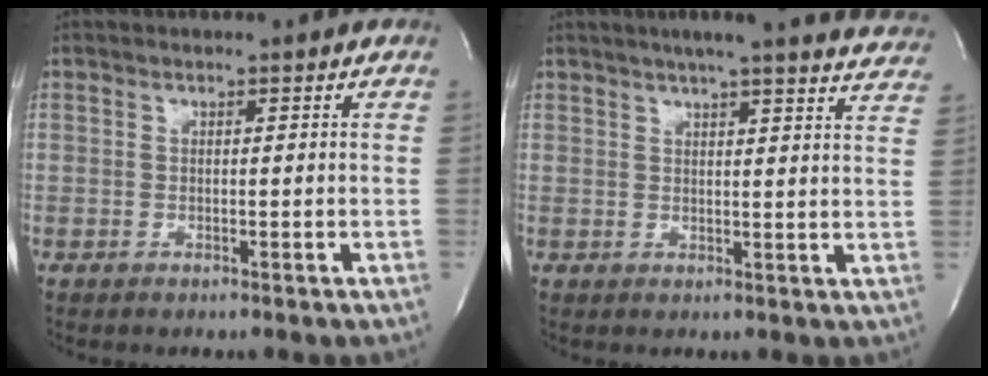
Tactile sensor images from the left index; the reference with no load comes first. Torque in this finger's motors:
{"motor_torque": [0.00, -0.88, 0.23, 0.05]}